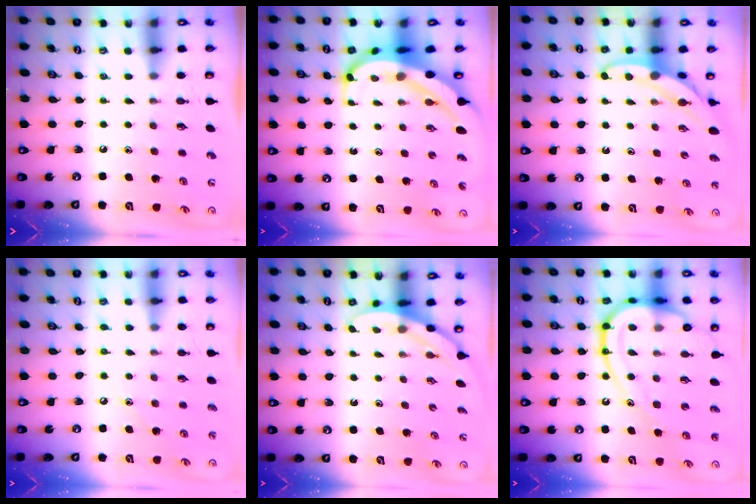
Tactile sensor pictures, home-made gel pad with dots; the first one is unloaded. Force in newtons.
{"total": 8.9, "press": 8.9, "slide": 1.0}
{"total": 5.1, "press": 5.0, "slide": 0.4}
{"total": 5.5, "press": 5.5, "slide": 0.7}
{"total": 5.0, "press": 4.9, "slide": 0.3}
{"total": 20.4, "press": 20.3, "slide": 2.2}